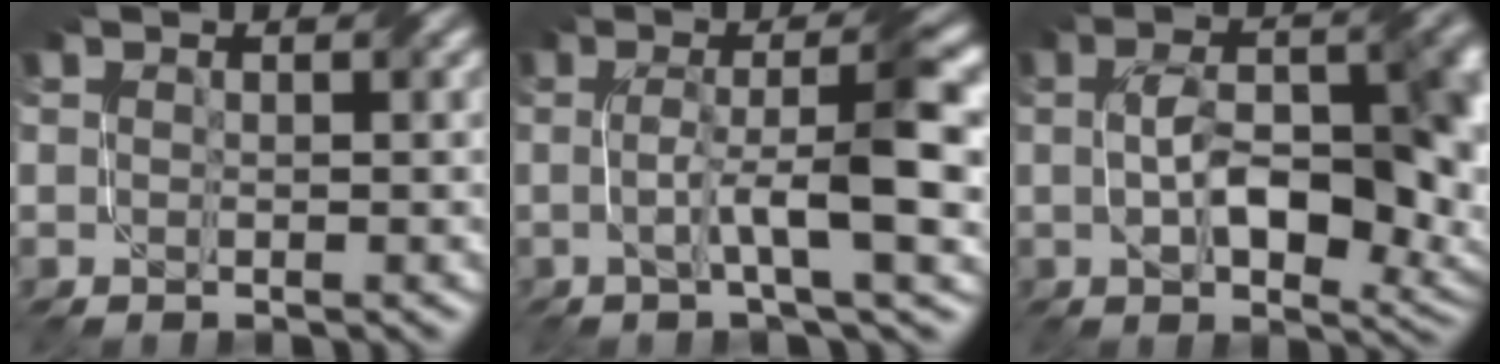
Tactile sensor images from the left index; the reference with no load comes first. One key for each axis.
{"total": 7.3, "fx": -0.2, "fy": 1.1, "fz": 7.2, "tx": -0.119, "ty": 0.009, "tz": -0.003}
{"total": 12.0, "fx": -0.4, "fy": 5.4, "fz": 10.7, "tx": -0.161, "ty": 0.000, "tz": -0.003}